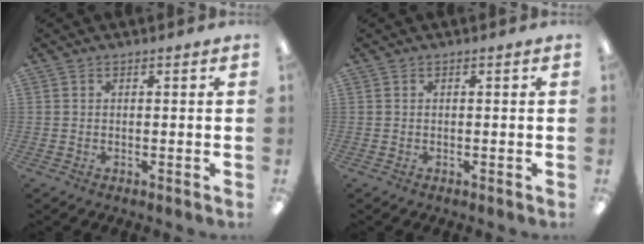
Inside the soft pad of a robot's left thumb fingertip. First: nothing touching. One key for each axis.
{"total": 0.0}